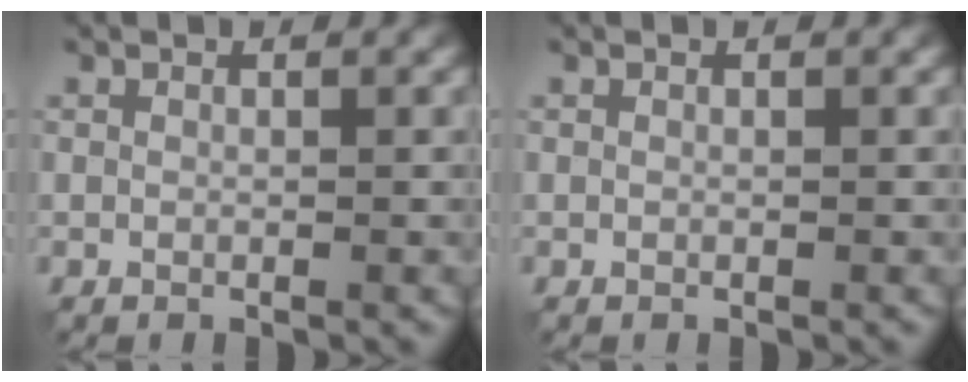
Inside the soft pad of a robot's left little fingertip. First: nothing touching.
{"total": 0.0}